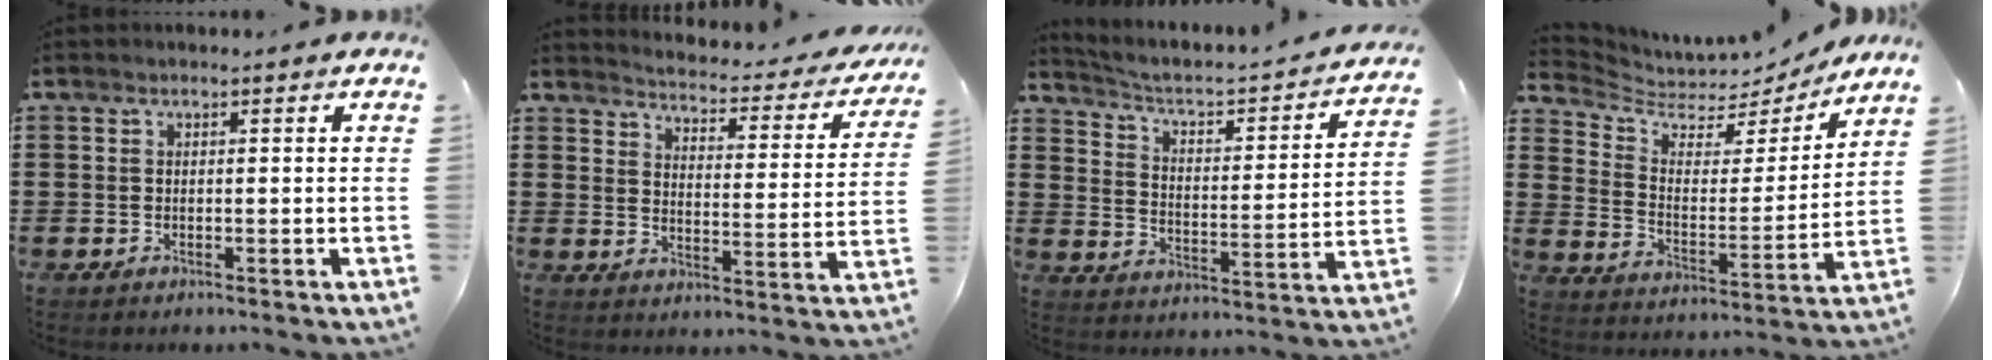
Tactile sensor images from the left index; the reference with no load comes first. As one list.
[{"total": 2.8, "force": [2.7, -0.1, 0.6], "torque": [-0.032, -0.031, 0.036]}, {"total": 2.7, "force": [2.1, 0.8, 1.6], "torque": [-0.049, -0.027, 0.021]}, {"total": 5.5, "force": [4.8, 2.2, 1.2], "torque": [-0.056, -0.039, 0.081]}]